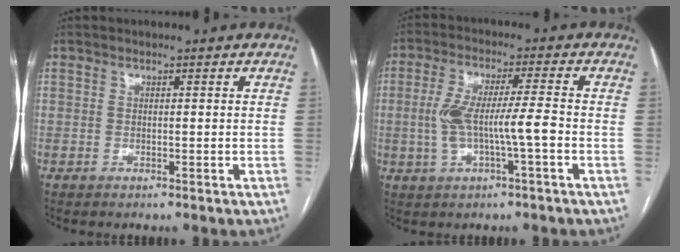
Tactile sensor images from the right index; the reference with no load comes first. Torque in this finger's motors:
{"motor_torque": [0.34, -0.09, 0.25, 0.15]}